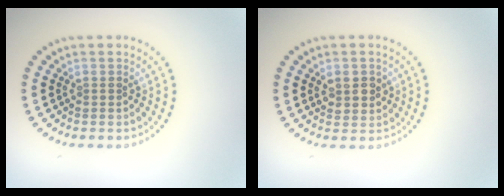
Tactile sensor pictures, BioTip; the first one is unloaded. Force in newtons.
{"total": 2.1, "press": 2.0, "slide": 0.4}